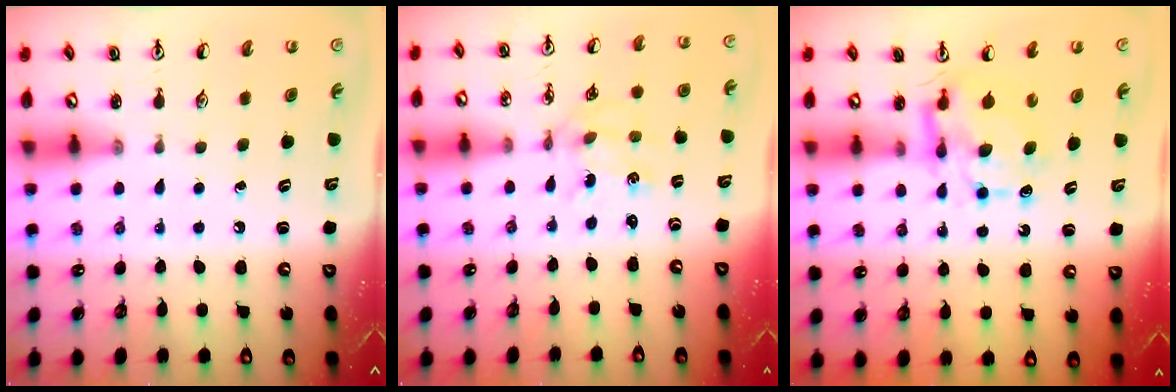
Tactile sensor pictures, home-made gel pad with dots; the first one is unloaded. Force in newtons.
{"total": 1.2, "press": 1.2, "slide": 0.2}
{"total": 7.7, "press": 7.6, "slide": 0.7}